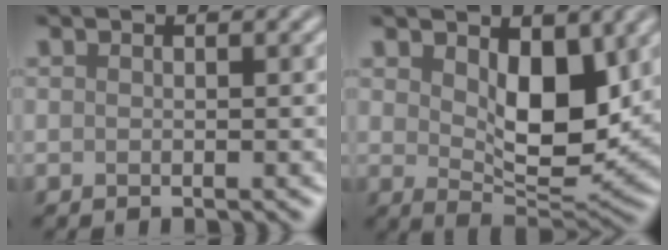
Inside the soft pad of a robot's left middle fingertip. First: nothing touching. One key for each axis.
{"total": 6.4, "fx": 1.9, "fy": 3.2, "fz": 5.1, "tx": -0.086, "ty": -0.015, "tz": 0.039}